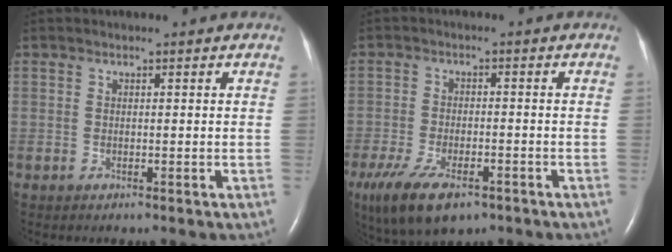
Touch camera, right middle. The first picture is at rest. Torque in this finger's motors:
{"motor_torque": [0.53, -0.31, 0.17, 0.10]}